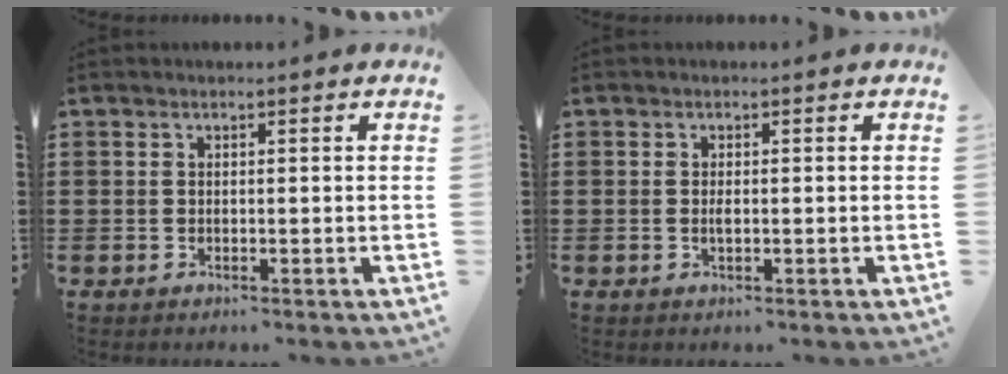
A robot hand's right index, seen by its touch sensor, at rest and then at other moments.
{"total": 1.1, "force": [-0.1, 0.4, 1.0], "torque": [-0.020, 0.000, -0.002]}